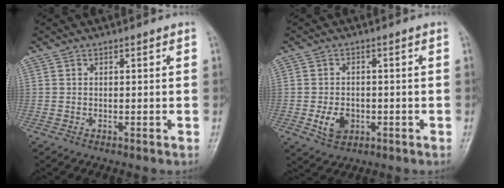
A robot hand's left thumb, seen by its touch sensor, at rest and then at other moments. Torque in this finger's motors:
{"motor_torque": [0.34, 1.13, 0.41, -0.01, 0.02]}